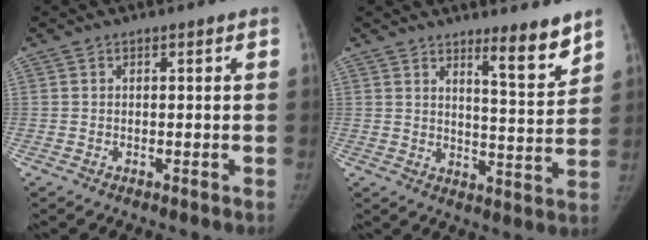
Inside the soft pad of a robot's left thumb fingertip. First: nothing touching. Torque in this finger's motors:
{"motor_torque": [0.39, -0.48, 0.94, -0.53, 0.16]}